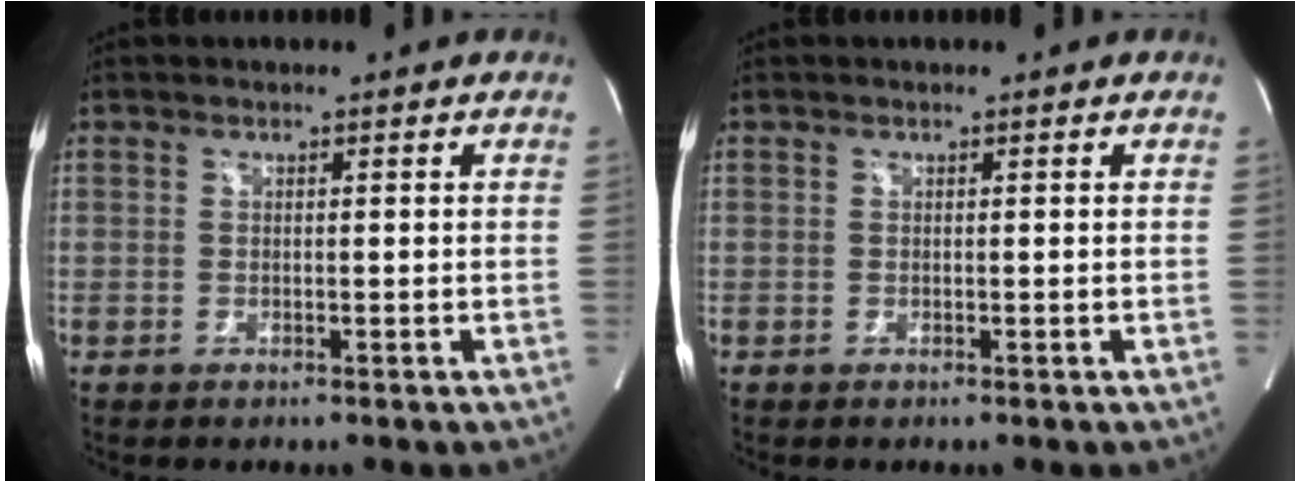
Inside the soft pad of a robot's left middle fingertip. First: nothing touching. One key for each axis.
{"total": 0.0}